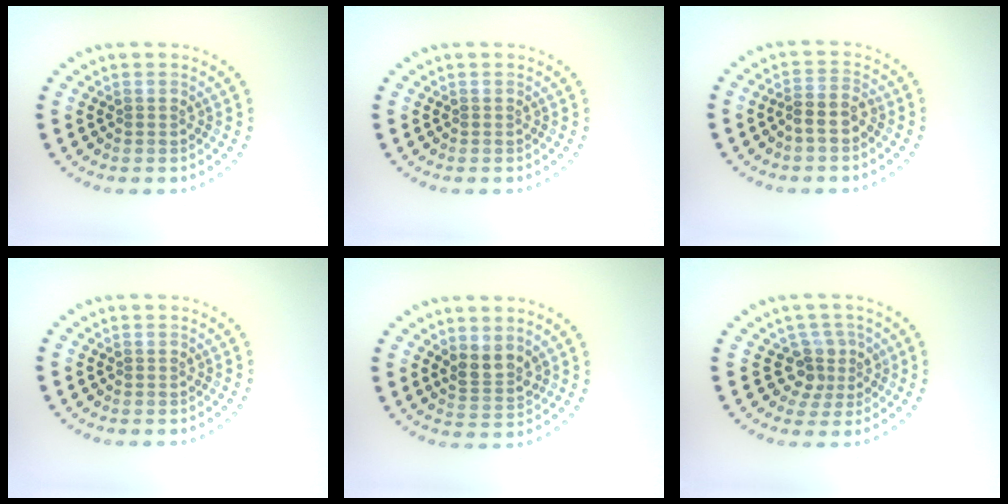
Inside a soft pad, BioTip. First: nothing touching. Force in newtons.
{"total": 0.0}
{"total": 1.7, "press": 1.5, "slide": 0.8}
{"total": 0.0}
{"total": 2.5, "press": 2.2, "slide": 1.1}
{"total": 2.8, "press": 2.0, "slide": 2.0}